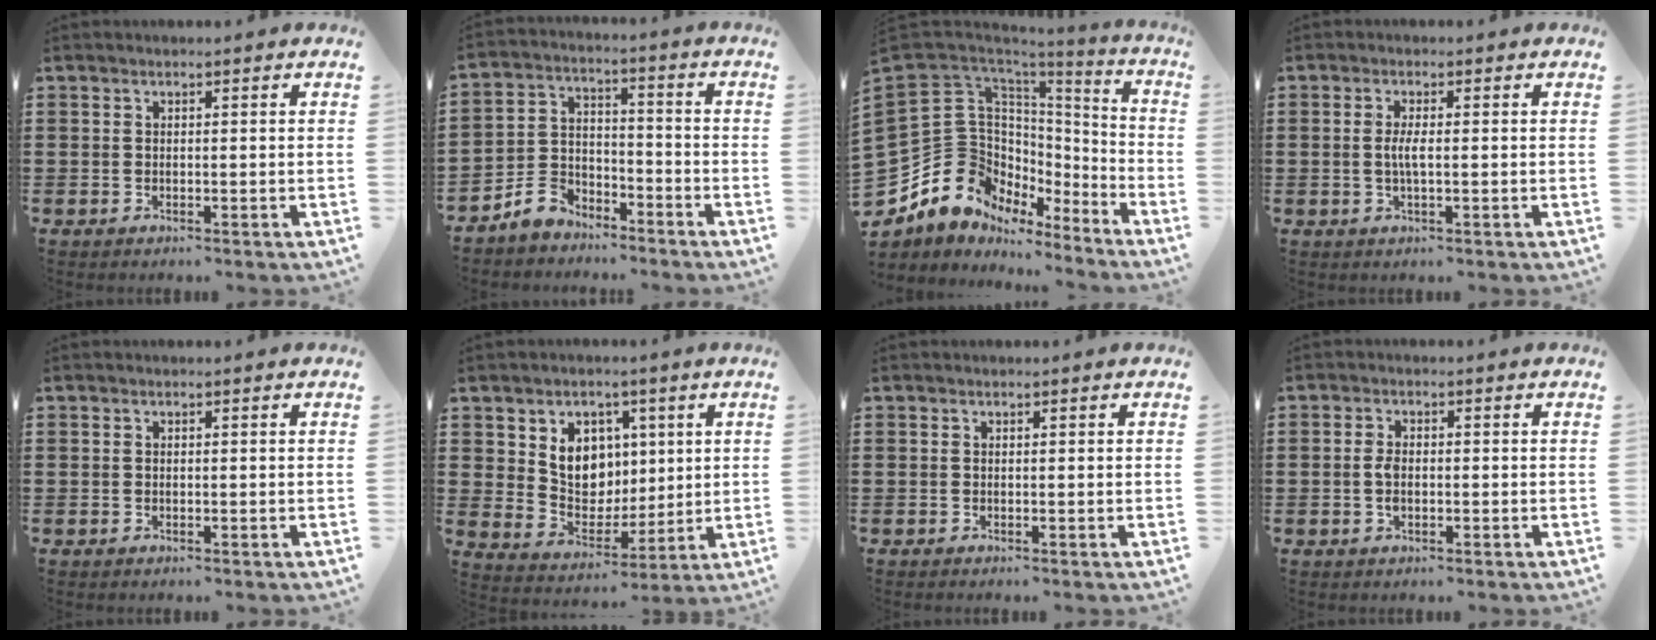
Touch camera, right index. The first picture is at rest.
{"total": 6.2, "force": [-5.3, 2.8, 1.4], "torque": [-0.046, 0.017, -0.110]}
{"total": 14.1, "force": [-3.0, 12.4, 5.9], "torque": [-0.149, -0.020, -0.047]}
{"total": 2.6, "force": [-0.2, 0.4, 2.6], "torque": [-0.055, -0.005, -0.008]}
{"total": 0.0}
{"total": 8.1, "force": [2.9, 7.0, 2.9], "torque": [-0.067, -0.005, 0.055]}
{"total": 0.0}
{"total": 2.3, "force": [-0.3, 1.2, 1.9], "torque": [-0.045, 0.000, -0.008]}